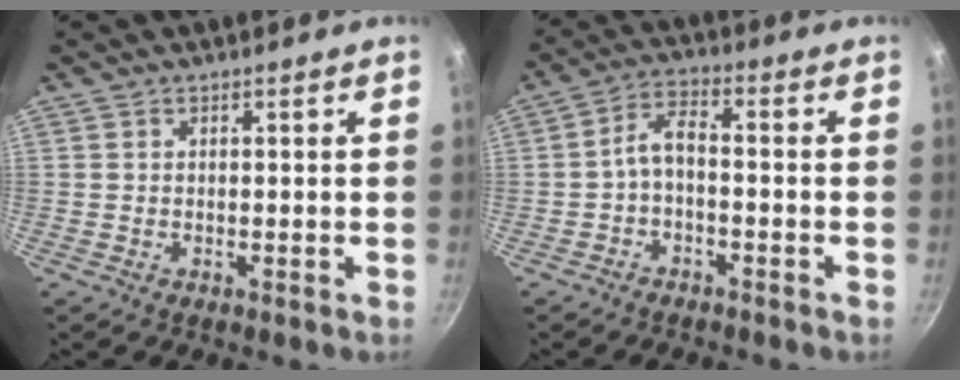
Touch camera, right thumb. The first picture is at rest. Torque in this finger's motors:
{"motor_torque": [-0.37, 0.40, 0.29, -0.17, 0.14]}